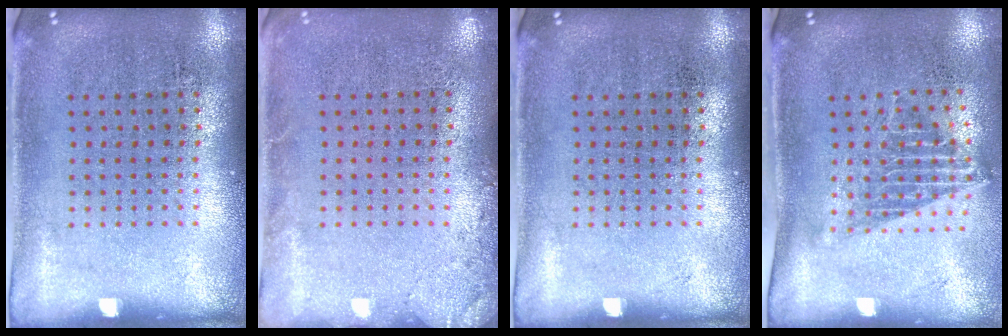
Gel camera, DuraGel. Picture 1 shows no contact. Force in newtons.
{"total": 1.4, "press": 1.4, "slide": 0.3}
{"total": 0.0}
{"total": 1.4, "press": 1.1, "slide": 0.9}